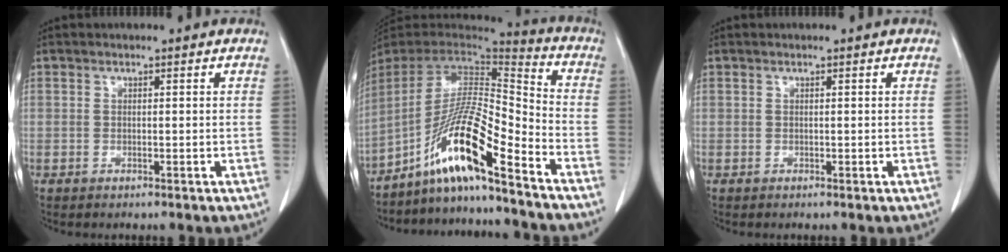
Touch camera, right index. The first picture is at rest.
{"total": 14.7, "force": [-10.1, -0.2, 10.6], "torque": [-0.191, 0.006, -0.186]}
{"total": 0.0}